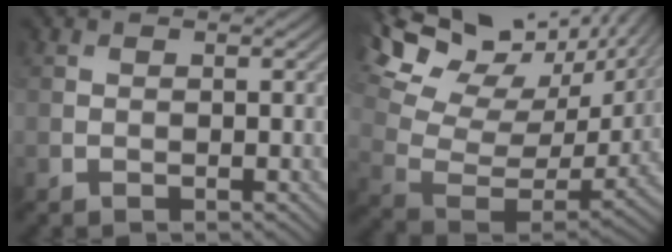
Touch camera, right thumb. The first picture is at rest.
{"total": 18.7, "force": [13.1, 8.0, 10.7], "torque": [-0.233, 0.034, 0.216]}